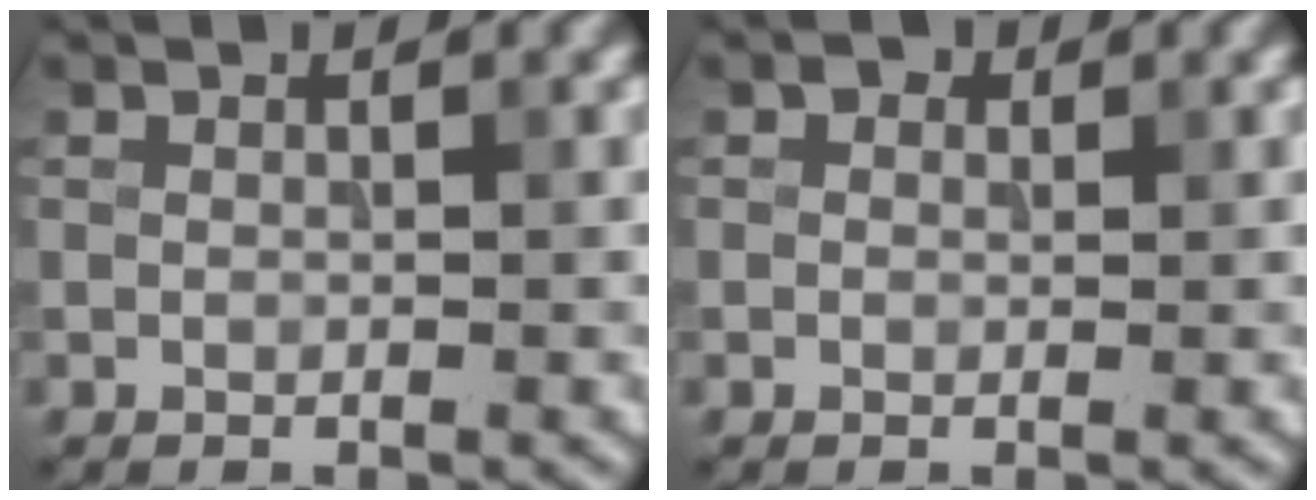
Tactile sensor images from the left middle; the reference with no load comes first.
{"total": 1.1, "force": [0.6, 0.7, 0.6], "torque": [-0.008, -0.002, 0.001]}